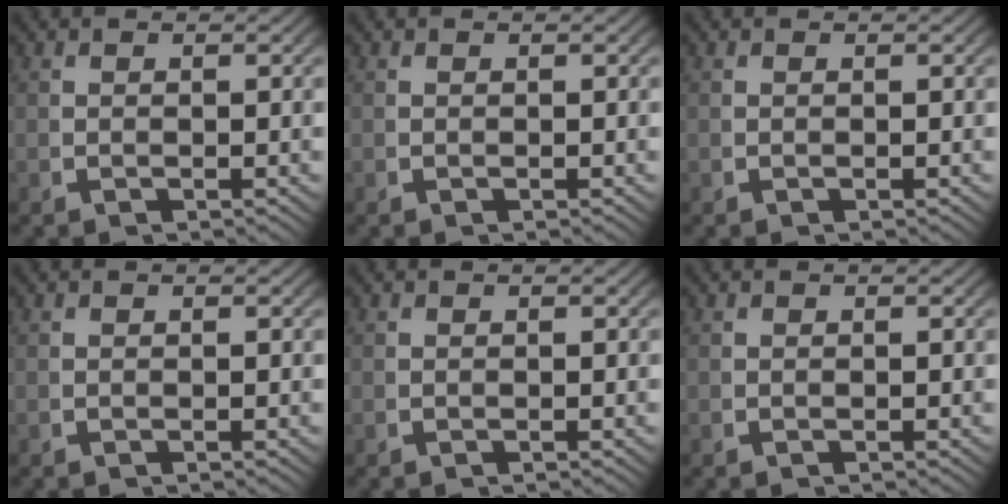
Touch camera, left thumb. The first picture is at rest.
{"total": 0.0}
{"total": 0.0}
{"total": 0.0}
{"total": 0.0}
{"total": 0.0}